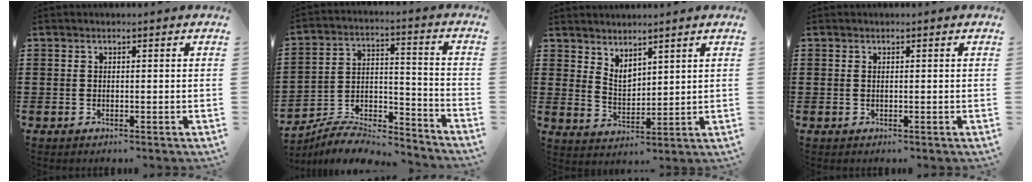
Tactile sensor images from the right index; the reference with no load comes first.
{"total": 7.5, "force": [-7.1, 1.5, 1.6], "torque": [-0.028, 0.015, -0.140]}
{"total": 3.2, "force": [2.8, 1.3, 0.7], "torque": [-0.024, -0.004, 0.054]}
{"total": 0.0}